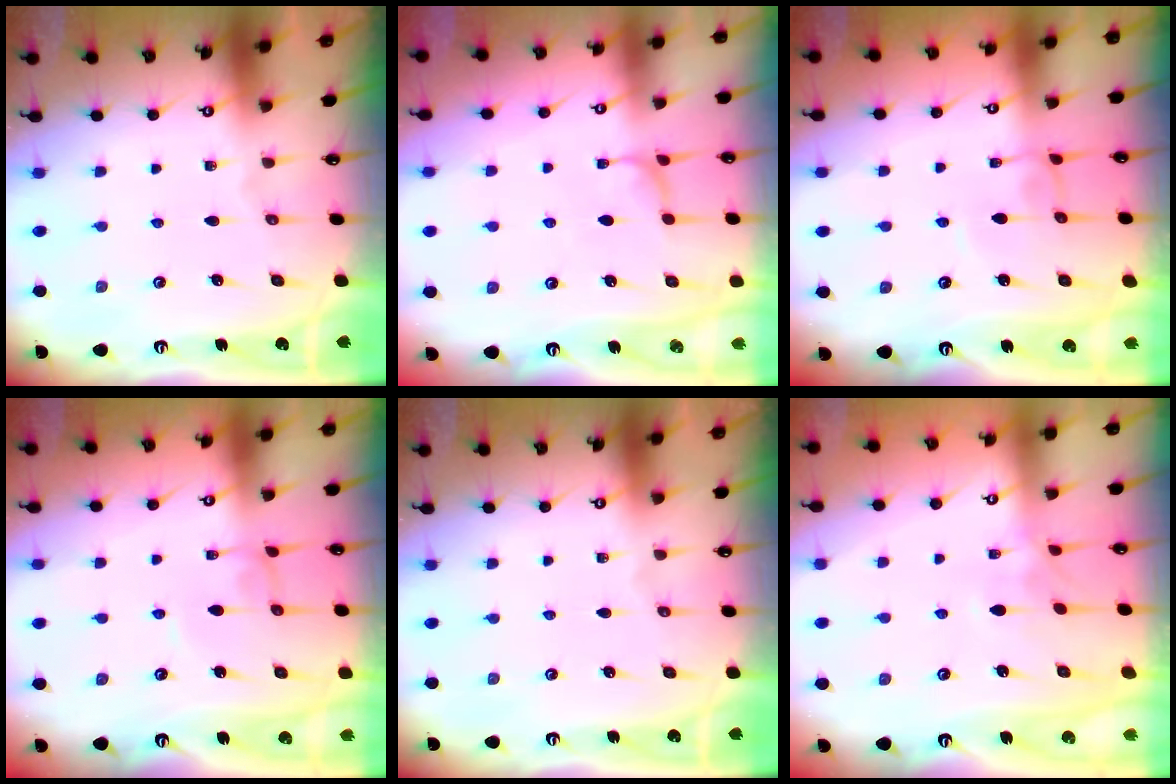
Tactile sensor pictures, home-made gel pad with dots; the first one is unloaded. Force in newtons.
{"total": 2.1, "press": 2.0, "slide": 0.3}
{"total": 2.9, "press": 2.9, "slide": 0.2}
{"total": 0.0}
{"total": 0.0}
{"total": 4.3, "press": 4.3, "slide": 0.1}